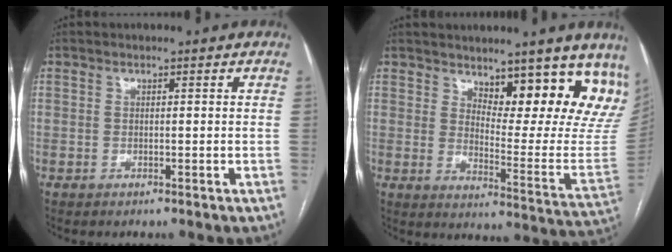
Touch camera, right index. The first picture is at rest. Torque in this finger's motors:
{"motor_torque": [0.25, 0.36, 0.12, 0.01]}